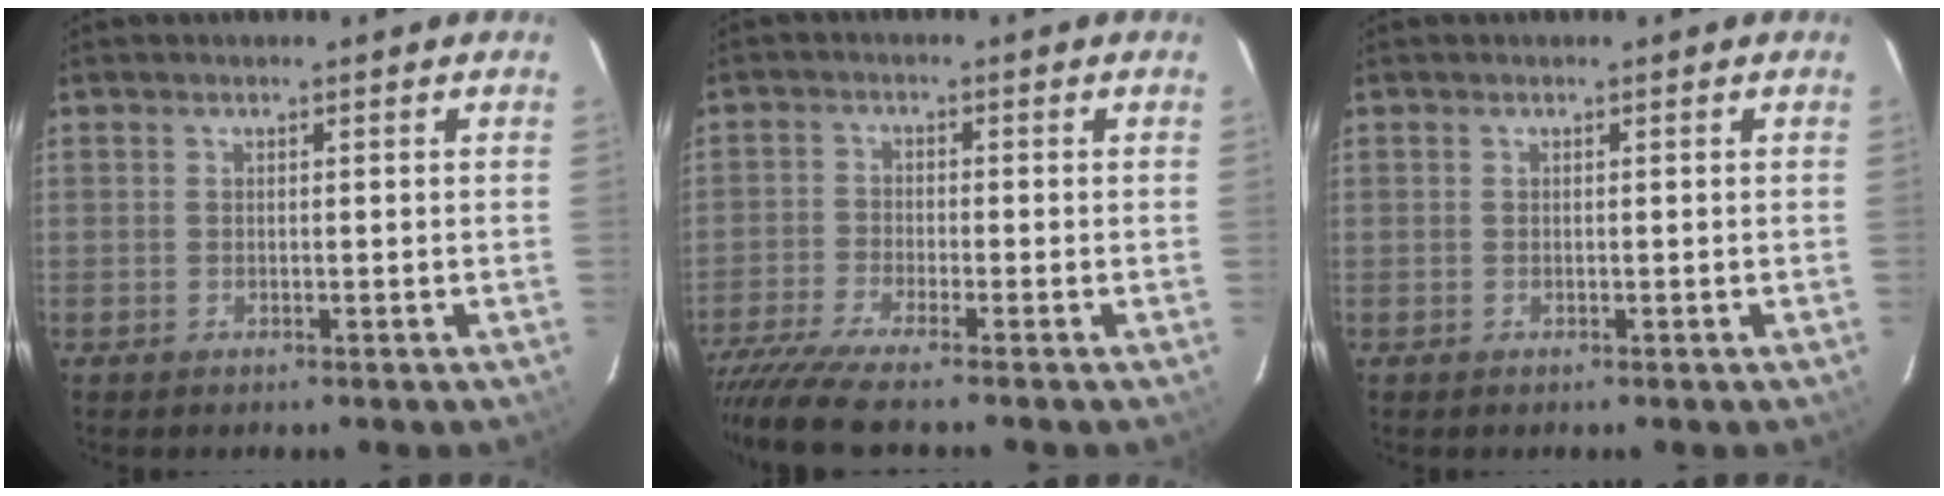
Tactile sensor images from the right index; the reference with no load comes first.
{"total": 9.1, "force": [-7.8, -0.1, 4.6], "torque": [-0.115, -0.036, -0.145]}
{"total": 0.0}